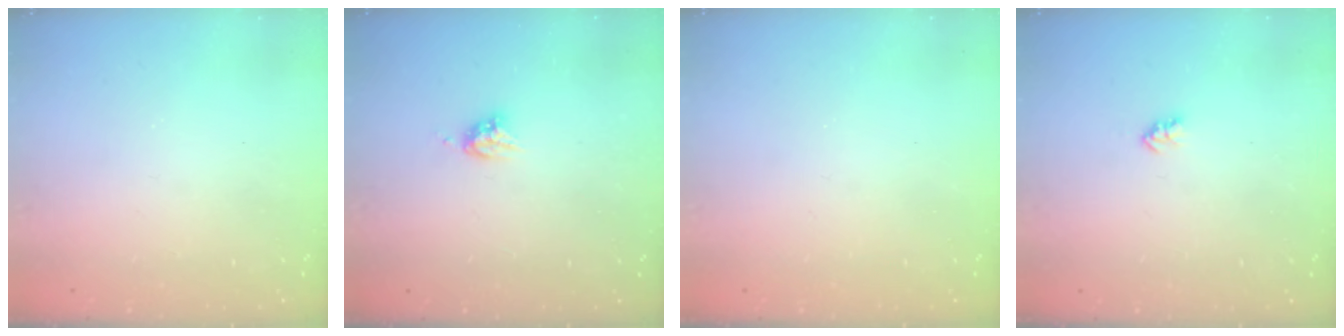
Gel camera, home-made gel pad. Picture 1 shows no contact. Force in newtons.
{"total": 4.6, "press": 4.6, "slide": 0.5}
{"total": 0.0}
{"total": 3.1, "press": 3.1, "slide": 0.2}